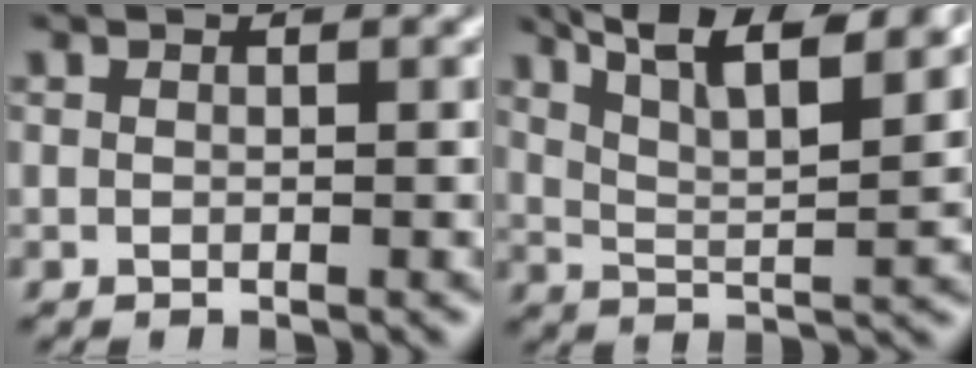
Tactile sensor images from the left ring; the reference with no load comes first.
{"total": 11.7, "force": [7.8, 3.6, 7.9], "torque": [-0.145, 0.032, 0.101]}